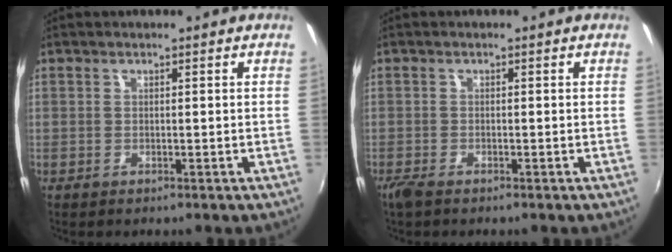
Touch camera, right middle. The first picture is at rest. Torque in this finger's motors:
{"motor_torque": [0.61, -0.59, 0.00, 0.05]}